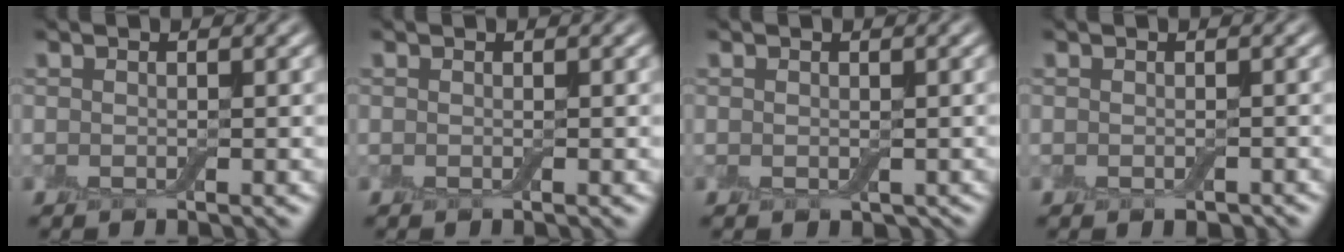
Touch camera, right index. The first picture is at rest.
{"total": 0.0}
{"total": 0.9, "force": [-0.1, 0.8, 0.5], "torque": [-0.010, -0.006, 0.001]}
{"total": 0.8, "force": [-0.4, 0.4, 0.5], "torque": [-0.008, -0.004, -0.004]}